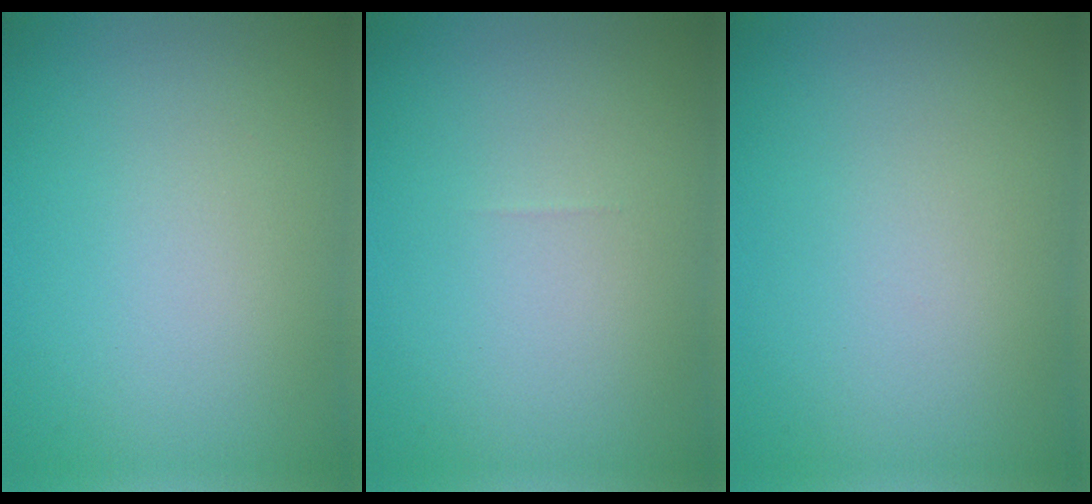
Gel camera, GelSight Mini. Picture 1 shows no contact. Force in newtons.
{"total": 0.0}
{"total": 0.0}